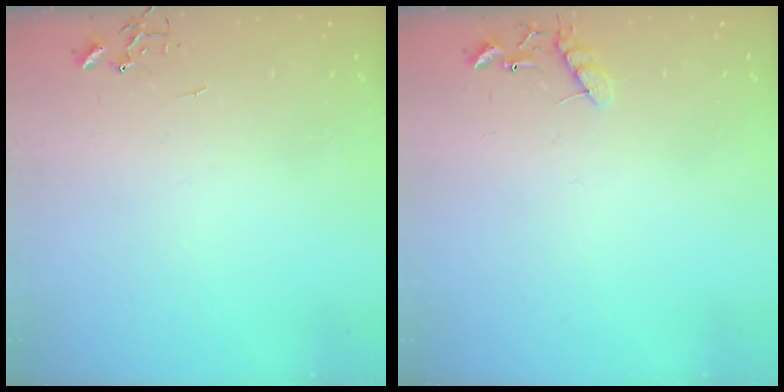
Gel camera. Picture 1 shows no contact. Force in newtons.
{"total": 8.5, "press": 8.5, "slide": 0.6}